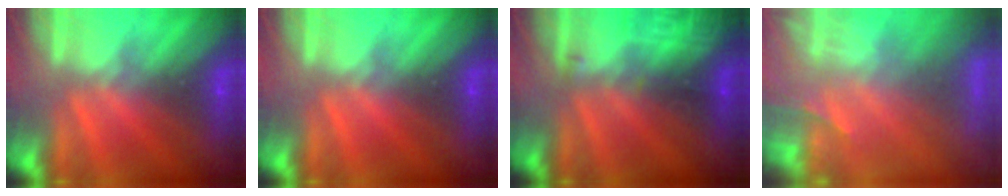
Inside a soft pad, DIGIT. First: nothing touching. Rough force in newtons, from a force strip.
{"total": 0.0}
{"total": 3.0}
{"total": 14.6}